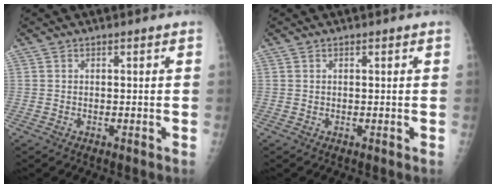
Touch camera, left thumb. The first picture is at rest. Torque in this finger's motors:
{"motor_torque": [0.08, -0.13, 0.15, 0.08, 0.00]}